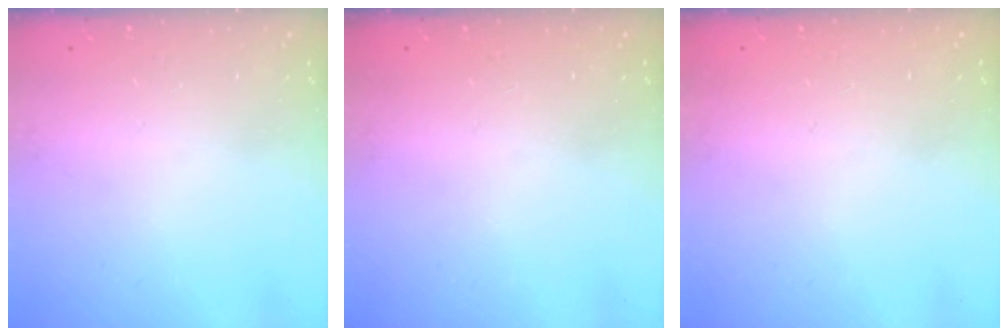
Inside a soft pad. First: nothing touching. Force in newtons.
{"total": 0.0}
{"total": 9.8, "press": 1.6, "slide": 9.7}